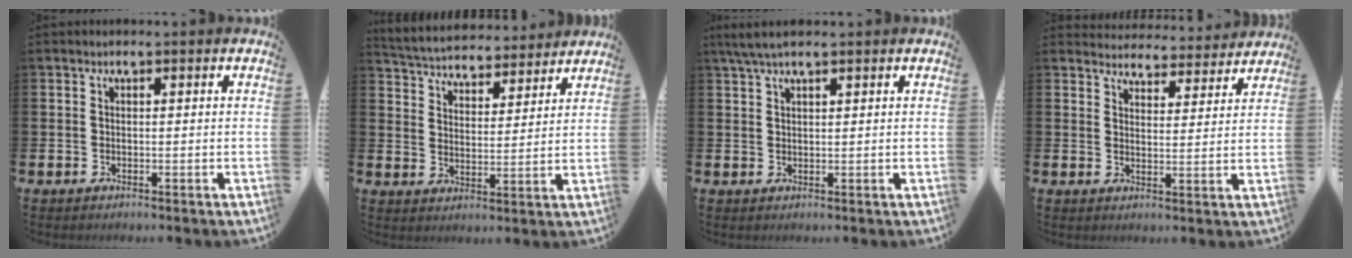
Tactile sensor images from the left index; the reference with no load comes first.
{"total": 4.7, "force": [4.6, 1.2, 0.1], "torque": [-0.028, -0.037, 0.077]}
{"total": 3.0, "force": [2.3, 0.5, 1.8], "torque": [-0.041, 0.001, 0.042]}
{"total": 4.2, "force": [4.2, 0.7, -0.2], "torque": [0.002, -0.039, 0.069]}